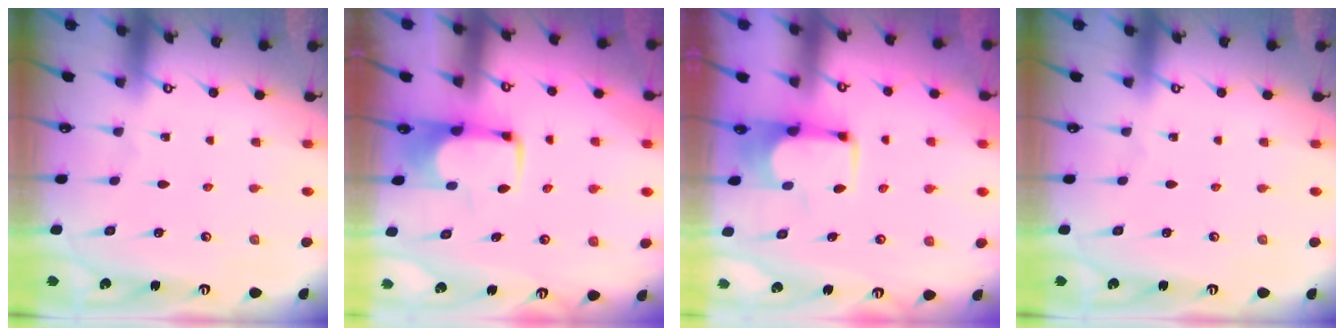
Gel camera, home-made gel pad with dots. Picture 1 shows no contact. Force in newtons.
{"total": 2.0, "press": 1.9, "slide": 0.4}
{"total": 3.2, "press": 3.2, "slide": 0.5}
{"total": 0.0}